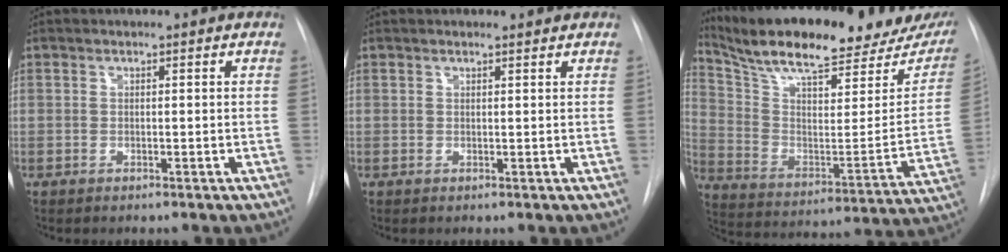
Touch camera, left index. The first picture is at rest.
{"total": 1.4, "force": [1.4, 0.1, 0.1], "torque": [-0.011, 0.004, 0.017]}
{"total": 28.2, "force": [22.9, 6.1, 15.2], "torque": [-0.244, -0.029, 0.326]}